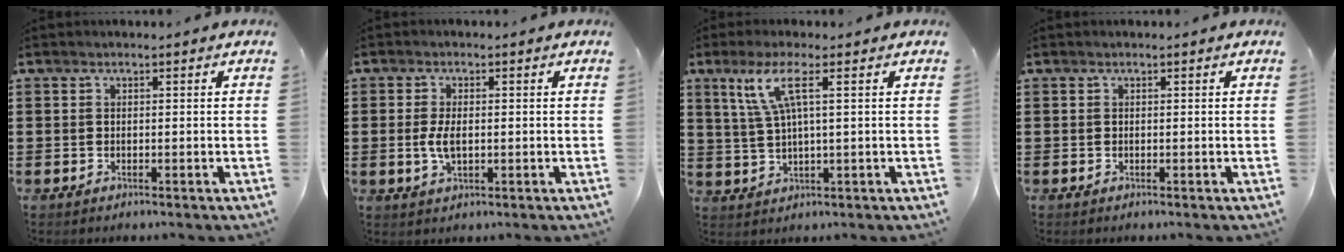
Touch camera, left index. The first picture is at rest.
{"total": 3.8, "force": [-0.1, 1.7, 3.3], "torque": [-0.079, -0.001, -0.008]}
{"total": 6.4, "force": [2.4, 0.6, 5.9], "torque": [-0.129, -0.002, 0.036]}
{"total": 0.0}